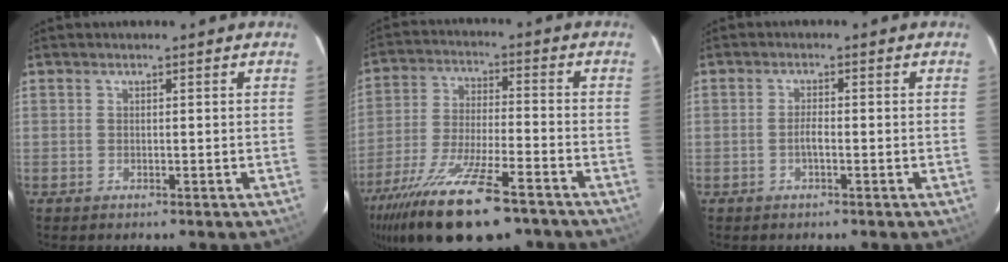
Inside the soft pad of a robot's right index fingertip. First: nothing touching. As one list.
[{"total": 21.2, "force": [-15.2, 5.5, 13.6], "torque": [-0.275, -0.056, -0.259]}, {"total": 1.9, "force": [-0.7, 0.4, 1.7], "torque": [-0.033, 0.003, -0.015]}]